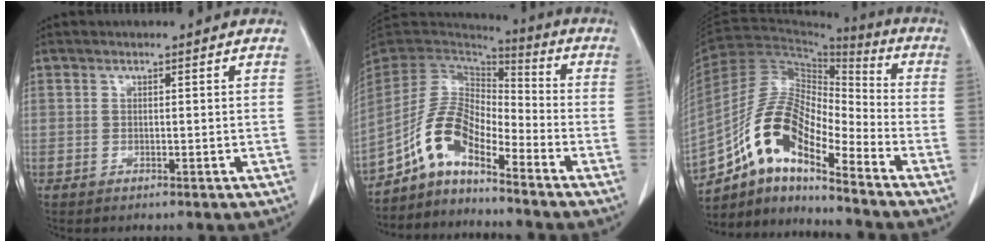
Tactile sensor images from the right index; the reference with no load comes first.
{"total": 10.4, "force": [-7.1, 3.2, 6.8], "torque": [-0.147, 0.027, -0.137]}
{"total": 13.9, "force": [-9.2, 3.7, 9.8], "torque": [-0.192, 0.028, -0.166]}